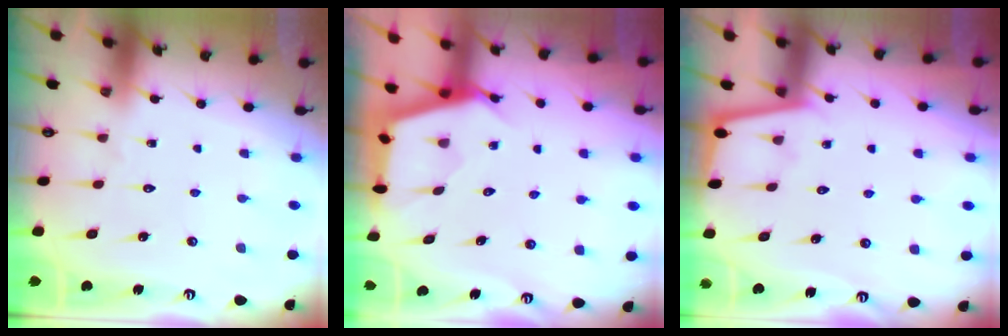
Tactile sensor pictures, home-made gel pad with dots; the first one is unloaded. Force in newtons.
{"total": 2.7, "press": 2.7, "slide": 0.3}
{"total": 1.8, "press": 1.8, "slide": 0.4}